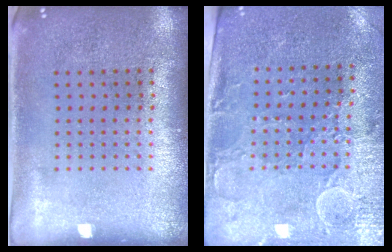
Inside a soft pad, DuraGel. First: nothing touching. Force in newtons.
{"total": 2.9, "press": 2.6, "slide": 1.3}